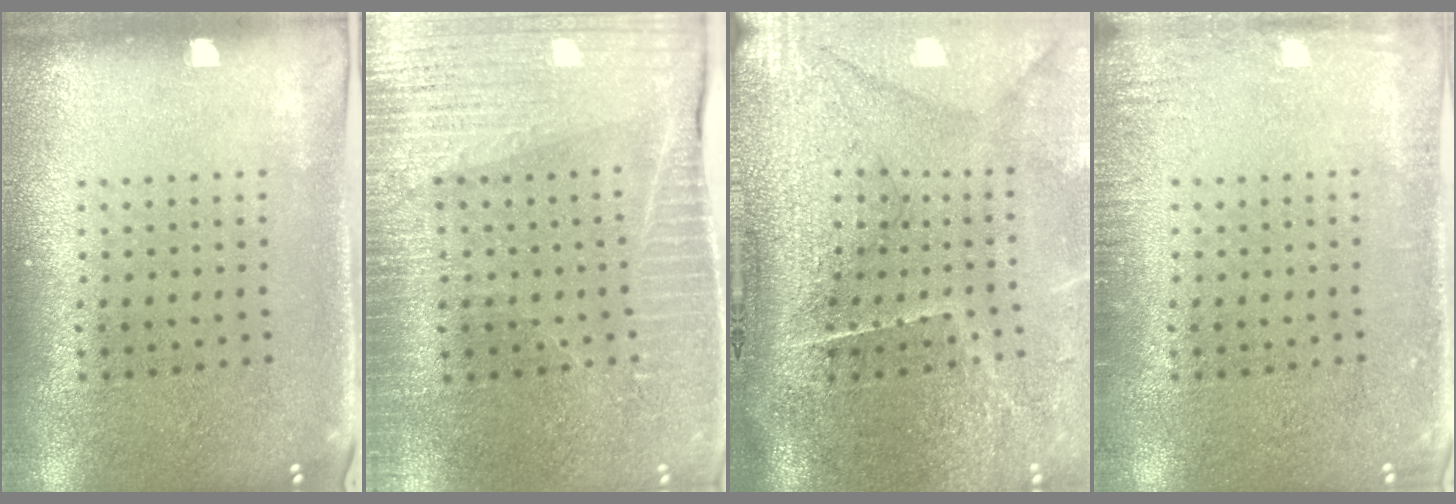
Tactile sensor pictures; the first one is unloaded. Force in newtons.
{"total": 3.5, "press": 3.4, "slide": 0.8}
{"total": 4.8, "press": 3.9, "slide": 2.7}
{"total": 1.7, "press": 1.7, "slide": 0.2}